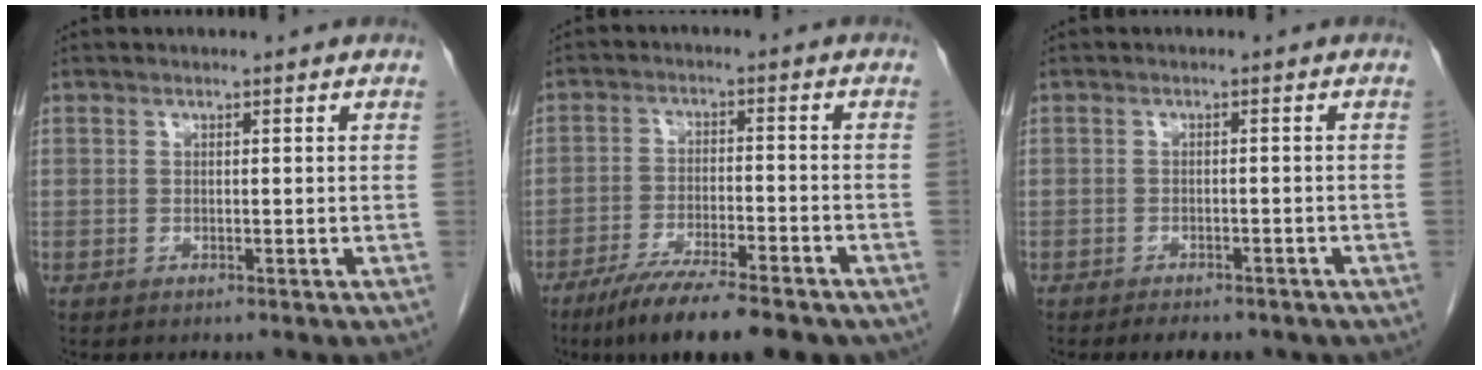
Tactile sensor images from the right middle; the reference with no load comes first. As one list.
[{"total": 14.3, "force": [-10.8, 2.7, 9.0], "torque": [-0.128, -0.022, -0.168]}, {"total": 5.6, "force": [-4.4, 2.3, 2.5], "torque": [-0.029, -0.001, -0.046]}]